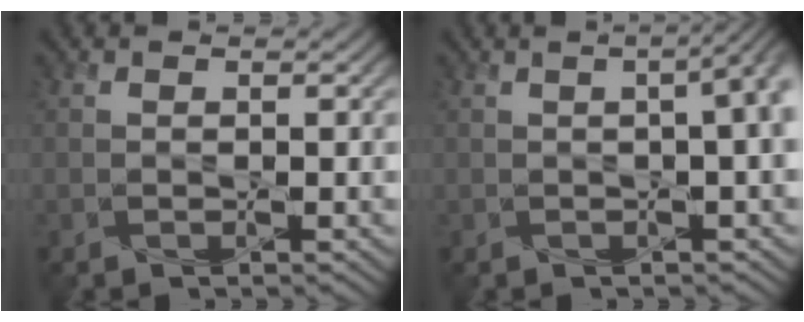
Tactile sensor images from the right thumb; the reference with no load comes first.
{"total": 6.4, "force": [0.2, 2.2, 5.9], "torque": [-0.073, 0.009, -0.006]}